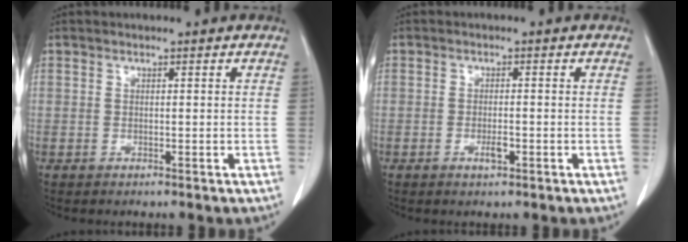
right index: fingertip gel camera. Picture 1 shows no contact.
{"total": 1.9, "force": [-0.8, 0.5, 1.6], "torque": [-0.029, 0.000, -0.012]}